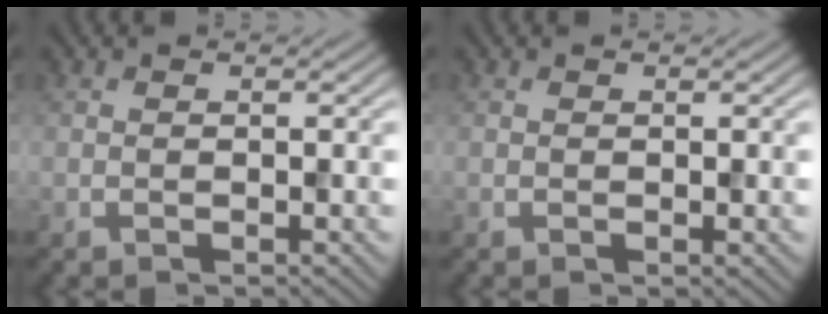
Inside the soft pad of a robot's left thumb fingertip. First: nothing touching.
{"total": 0.0}